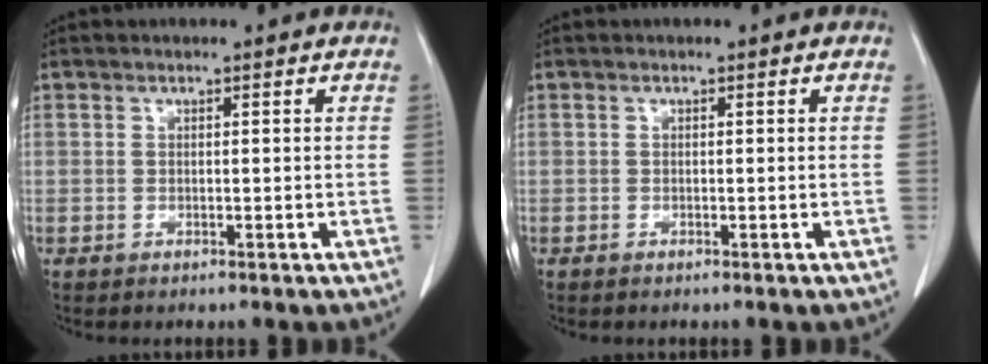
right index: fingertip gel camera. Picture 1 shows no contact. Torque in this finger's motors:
{"motor_torque": [0.06, -0.02, 0.00, -0.03]}